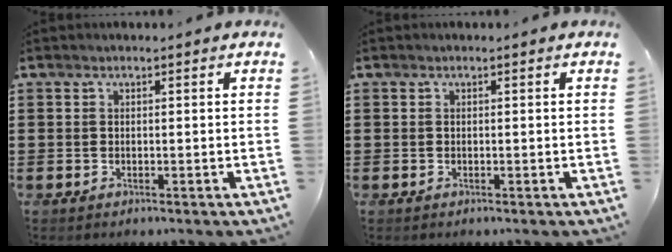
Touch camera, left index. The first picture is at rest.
{"total": 0.0}